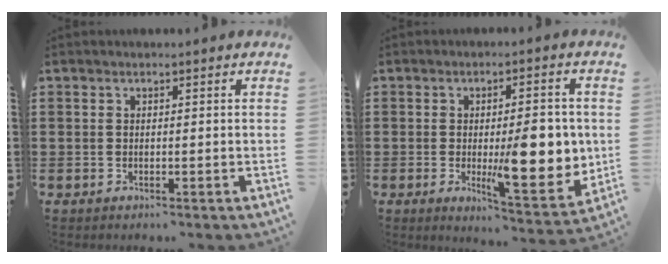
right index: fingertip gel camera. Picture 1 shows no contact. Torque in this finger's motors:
{"motor_torque": [0.92, 0.21, 1.05, 0.21]}